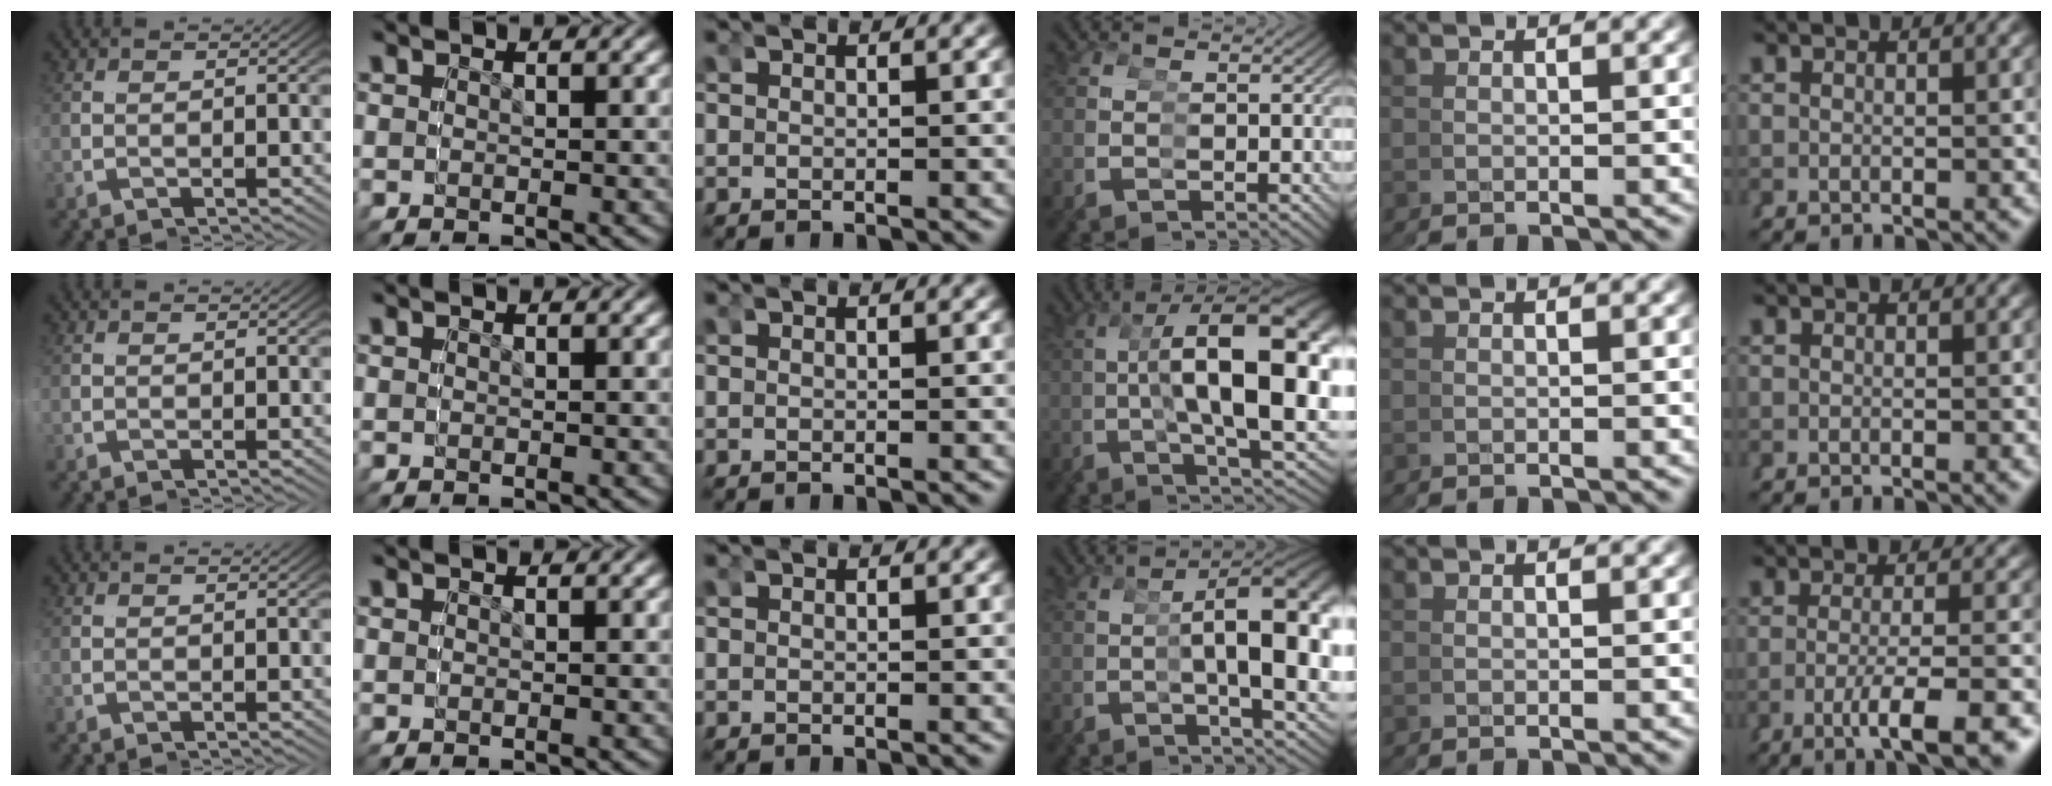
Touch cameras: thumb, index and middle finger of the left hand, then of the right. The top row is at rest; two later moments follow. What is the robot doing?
{"motion": "grasp_and_lifting", "object": "cubes"}